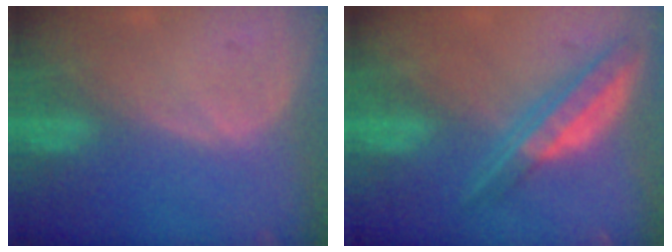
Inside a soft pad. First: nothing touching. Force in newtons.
{"total": 6.6, "press": 5.6, "slide": 3.4}